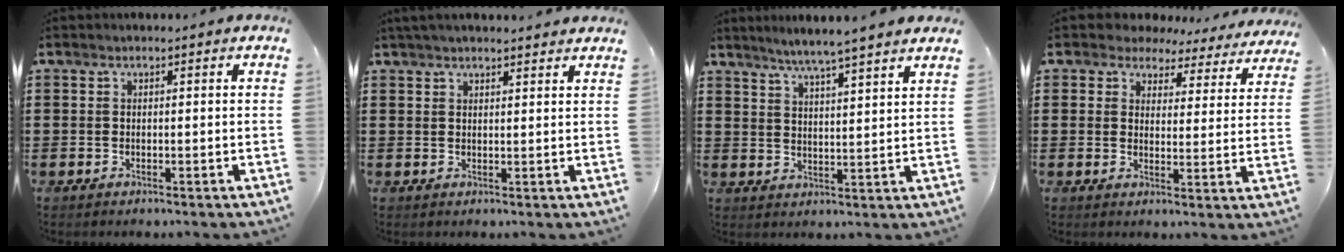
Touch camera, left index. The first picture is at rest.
{"total": 2.0, "force": [1.9, 0.0, 0.5], "torque": [-0.015, 0.001, 0.037]}
{"total": 4.3, "force": [3.9, -0.8, 1.6], "torque": [-0.046, -0.019, 0.065]}
{"total": 4.1, "force": [3.8, 1.6, 0.4], "torque": [-0.032, -0.019, 0.063]}